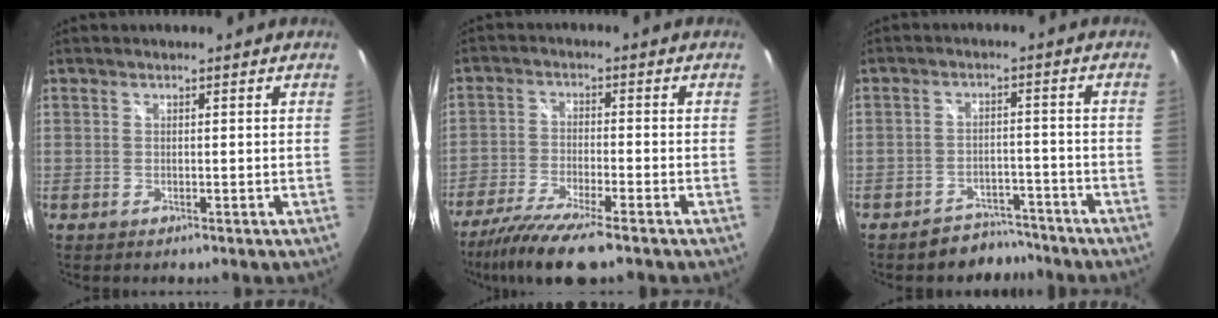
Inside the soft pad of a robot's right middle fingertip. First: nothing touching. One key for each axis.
{"total": 10.2, "fx": -8.0, "fy": 1.1, "fz": 6.3, "tx": -0.147, "ty": -0.032, "tz": -0.151}
{"total": 6.3, "fx": -5.7, "fy": 2.8, "fz": 0.2, "tx": -0.009, "ty": 0.012, "tz": -0.077}